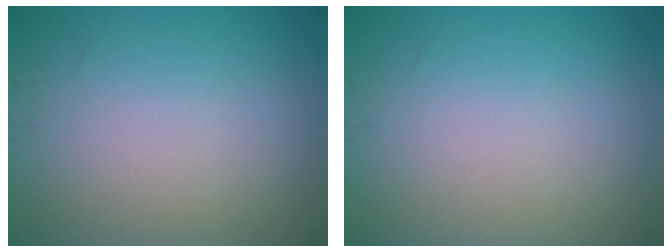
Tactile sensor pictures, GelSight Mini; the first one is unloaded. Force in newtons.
{"total": 0.0}